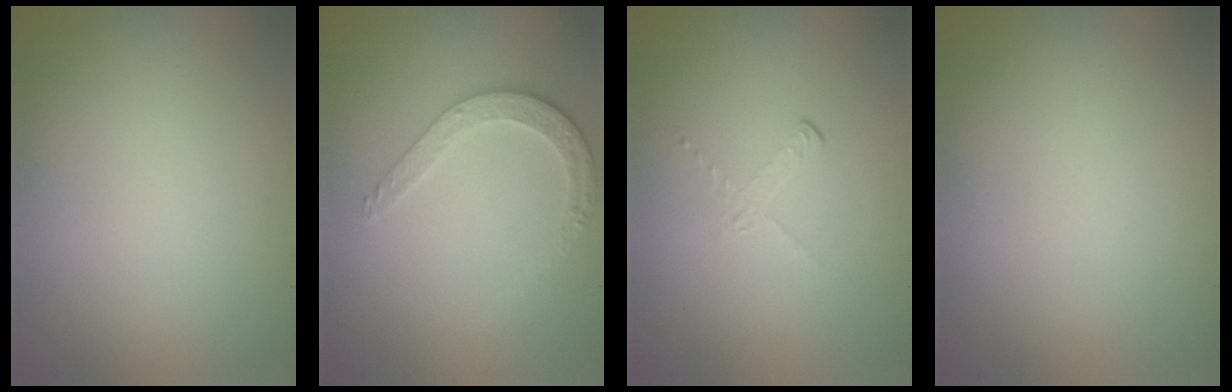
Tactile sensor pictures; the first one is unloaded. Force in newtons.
{"total": 2.7, "press": 2.7, "slide": 0.3}
{"total": 1.1, "press": 0.4, "slide": 1.1}
{"total": 0.0}